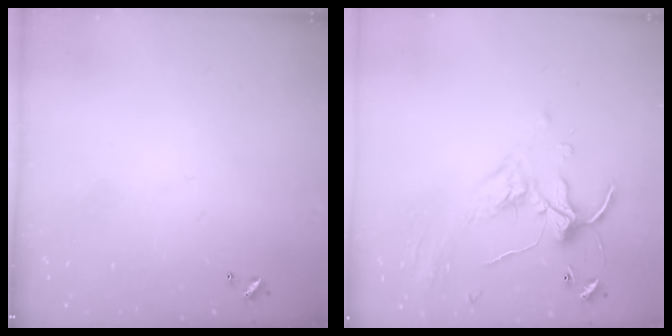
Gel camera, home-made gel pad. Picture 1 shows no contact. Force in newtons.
{"total": 1.2, "press": 0.6, "slide": 1.1}